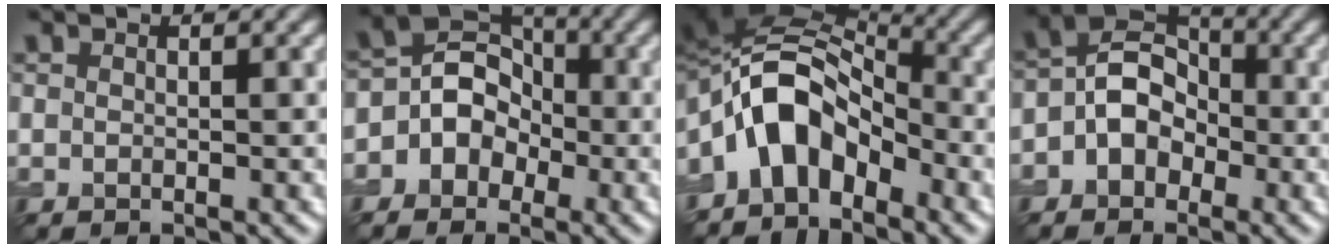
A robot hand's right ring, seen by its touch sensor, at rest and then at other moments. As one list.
[{"total": 6.1, "force": [-1.3, 5.4, 2.4], "torque": [-0.015, 0.025, -0.050]}, {"total": 8.2, "force": [-3.2, 5.2, 5.5], "torque": [-0.089, 0.020, -0.069]}, {"total": 5.0, "force": [-1.1, 3.9, 3.0], "torque": [-0.029, 0.012, -0.029]}]